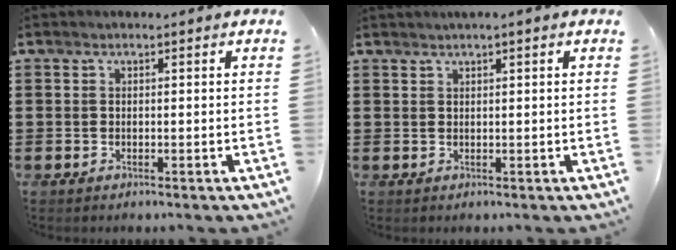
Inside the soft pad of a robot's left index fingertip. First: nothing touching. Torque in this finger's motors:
{"motor_torque": [2.14, 0.00, 0.35, 0.02]}